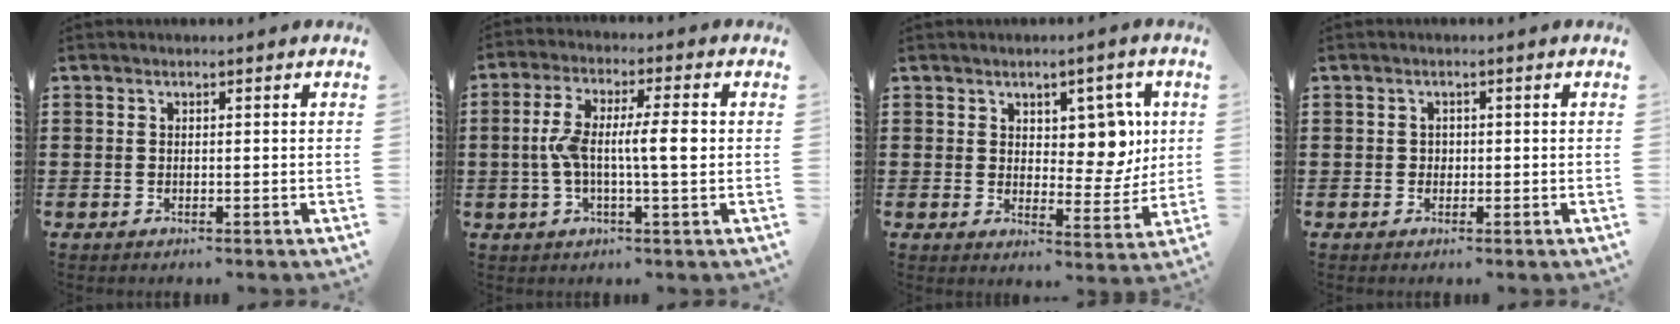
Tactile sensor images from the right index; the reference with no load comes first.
{"total": 7.4, "force": [-0.3, 1.5, 7.3], "torque": [-0.138, 0.000, -0.012]}
{"total": 6.9, "force": [2.8, 4.3, 4.6], "torque": [-0.070, -0.002, 0.044]}
{"total": 1.0, "force": [0.0, 0.9, 0.3], "torque": [-0.008, 0.003, 0.000]}